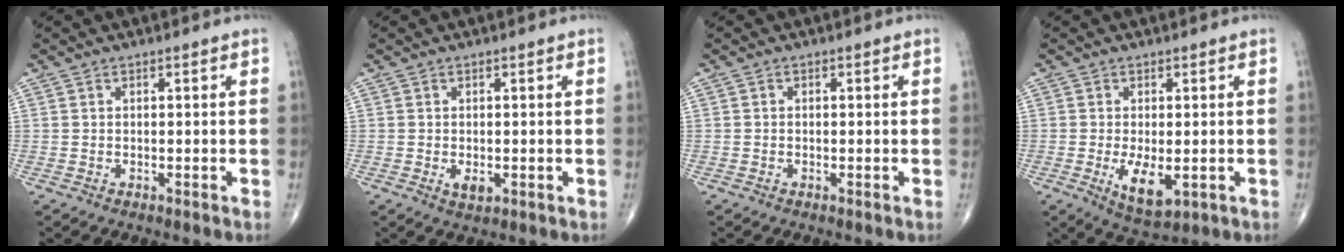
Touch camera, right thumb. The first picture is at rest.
{"total": 2.2, "force": [-0.5, 1.2, 1.8], "torque": [-0.025, -0.004, -0.007]}
{"total": 0.0}
{"total": 6.5, "force": [-1.4, 3.0, 5.6], "torque": [-0.092, -0.016, -0.014]}